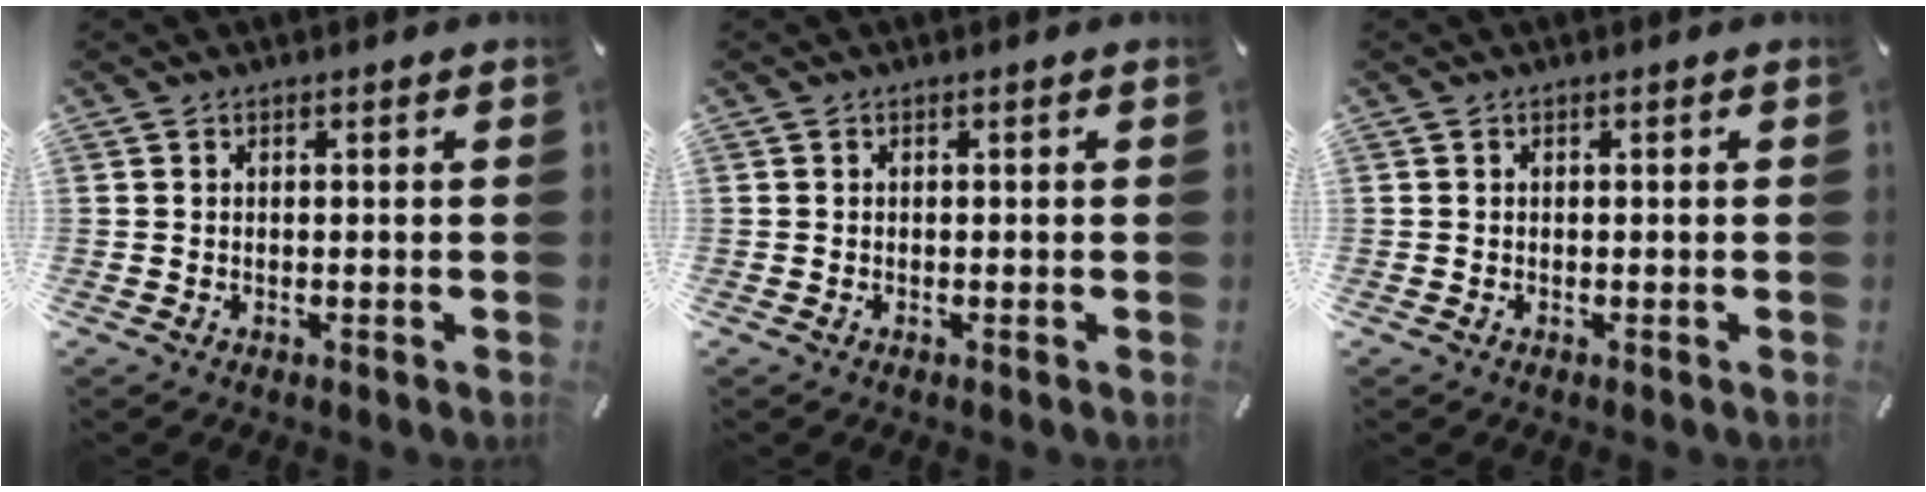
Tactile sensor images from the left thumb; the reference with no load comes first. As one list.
[{"total": 0.0}, {"total": 0.0}]